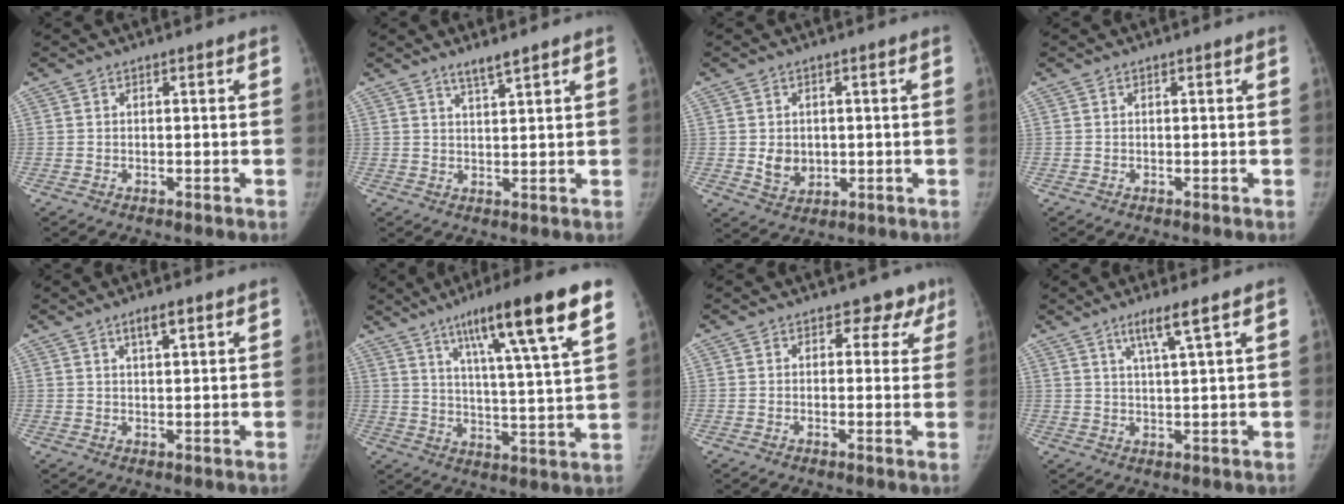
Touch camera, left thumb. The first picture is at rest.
{"total": 2.9, "force": [2.4, 0.1, 1.7], "torque": [-0.031, -0.018, 0.045]}
{"total": 5.0, "force": [0.0, 4.1, 2.8], "torque": [-0.026, -0.004, 0.011]}
{"total": 0.0}
{"total": 3.3, "force": [2.0, 1.0, 2.5], "torque": [-0.037, -0.006, 0.035]}
{"total": 18.6, "force": [10.7, 1.8, 15.1], "torque": [-0.216, -0.037, 0.164]}
{"total": 4.5, "force": [2.8, 3.4, 0.6], "torque": [0.030, -0.012, 0.018]}
{"total": 5.1, "force": [3.0, -0.2, 4.1], "torque": [-0.081, -0.018, 0.060]}